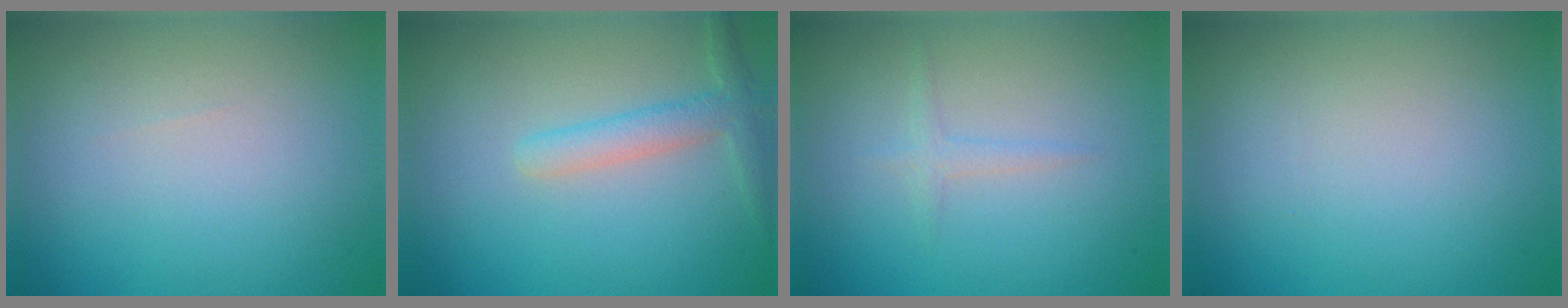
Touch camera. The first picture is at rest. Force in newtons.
{"total": 2.5, "press": 2.5, "slide": 0.0}
{"total": 1.1, "press": 1.1, "slide": 0.0}
{"total": 0.0}